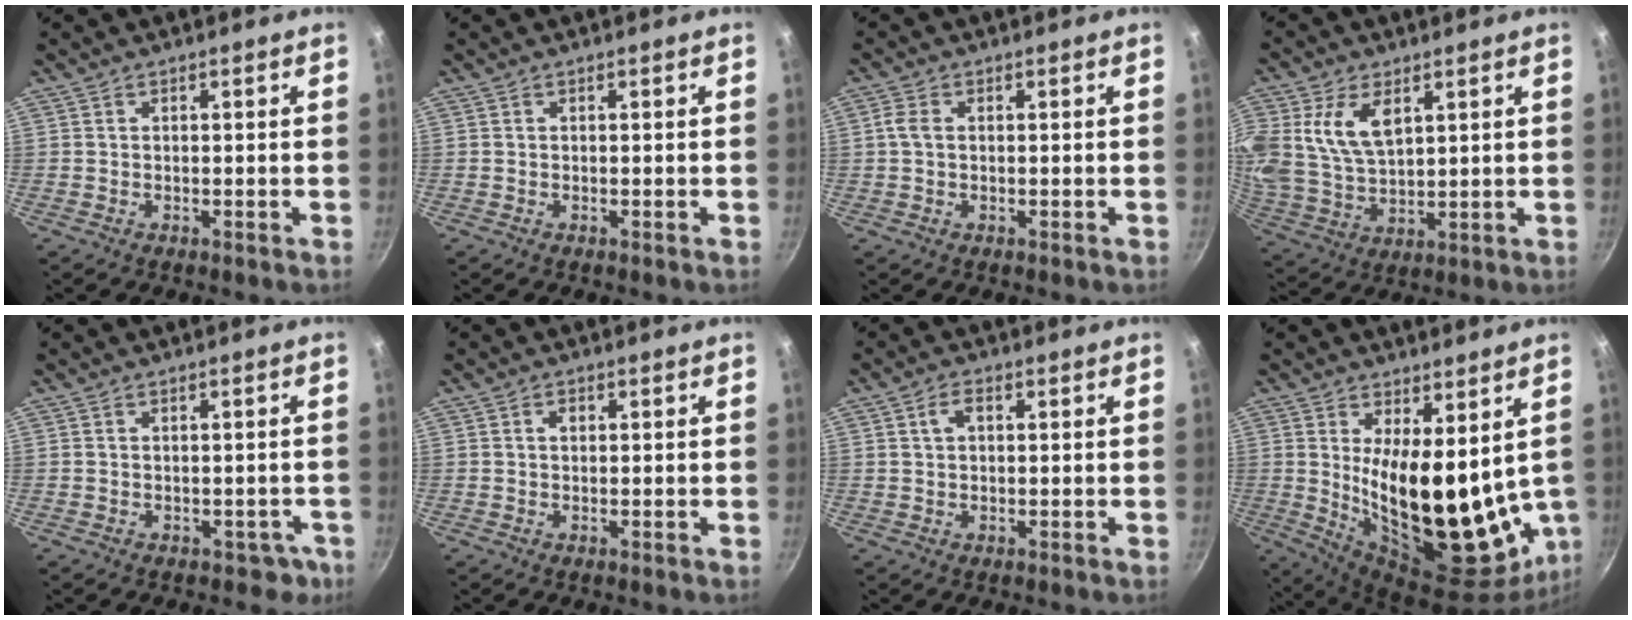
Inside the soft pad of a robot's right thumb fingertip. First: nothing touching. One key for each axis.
{"total": 0.0}
{"total": 2.5, "fx": 0.3, "fy": 1.7, "fz": 1.8, "tx": -0.043, "ty": 0.007, "tz": 0.002}
{"total": 12.0, "fx": 4.4, "fy": 7.3, "fz": 8.5, "tx": -0.163, "ty": -0.026, "tz": 0.091}
{"total": 3.1, "fx": -1.1, "fy": 2.5, "fz": 1.4, "tx": 0.011, "ty": 0.030, "tz": 0.010}
{"total": 1.3, "fx": 0.3, "fy": 1.0, "fz": 0.8, "tx": -0.009, "ty": 0.003, "tz": 0.003}
{"total": 3.1, "fx": 0.9, "fy": 2.0, "fz": 2.2, "tx": -0.032, "ty": 0.005, "tz": 0.015}
{"total": 22.4, "fx": 3.6, "fy": 9.8, "fz": 19.9, "tx": -0.273, "ty": -0.054, "tz": 0.086}